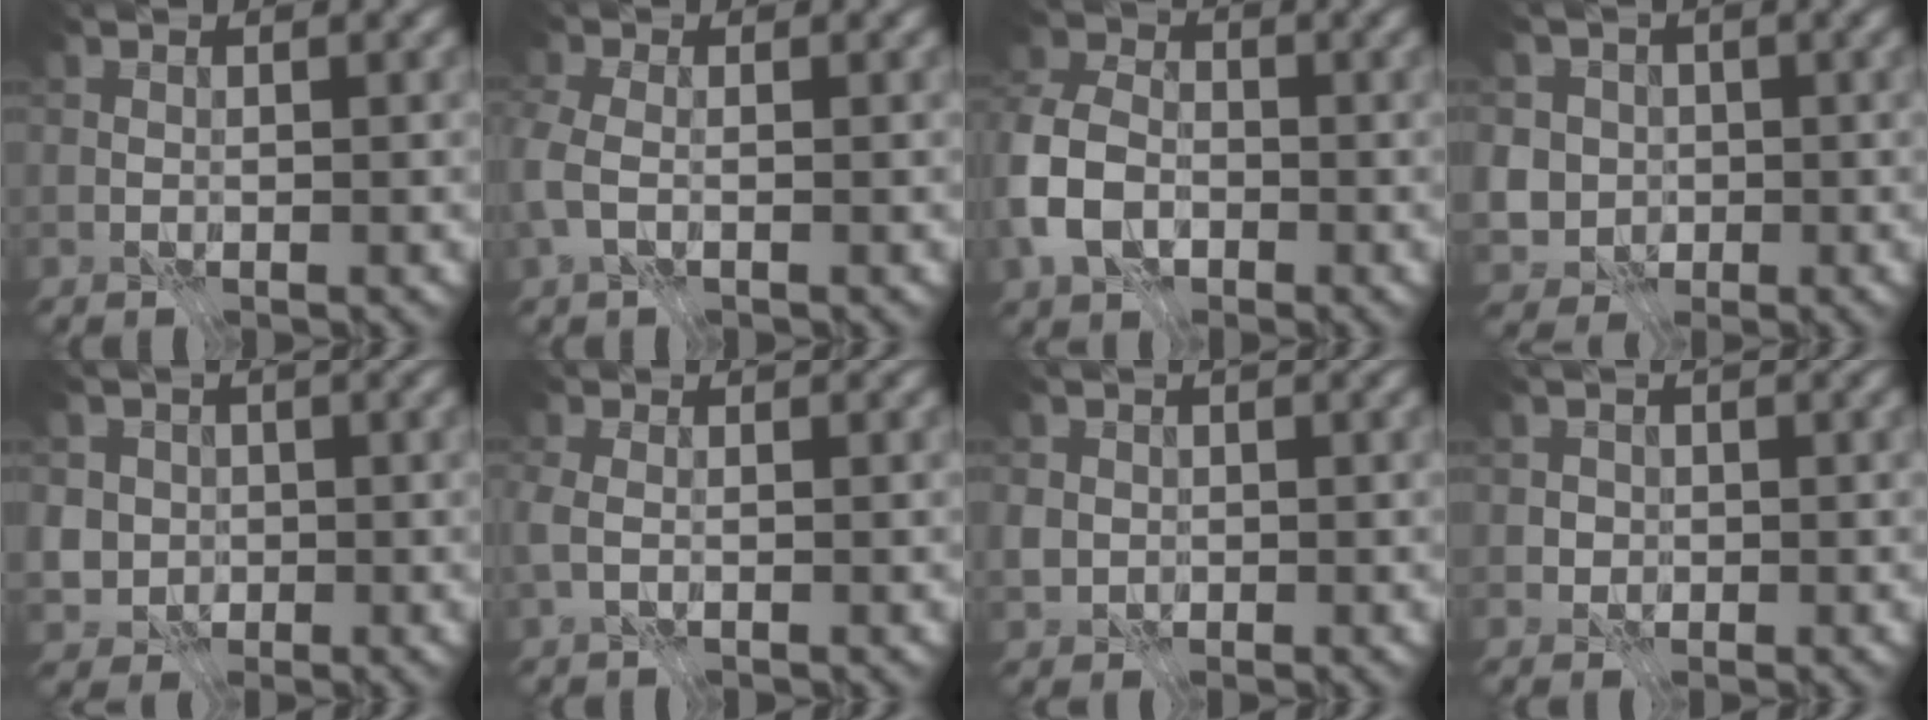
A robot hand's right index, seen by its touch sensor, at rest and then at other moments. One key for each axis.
{"total": 3.8, "fx": -1.1, "fy": 2.6, "fz": 2.5, "tx": -0.076, "ty": -0.006, "tz": -0.023}
{"total": 7.3, "fx": -2.7, "fy": 5.2, "fz": 4.4, "tx": -0.105, "ty": 0.001, "tz": -0.071}
{"total": 6.1, "fx": -0.2, "fy": 5.7, "fz": 2.1, "tx": -0.037, "ty": 0.022, "tz": -0.031}
{"total": 4.0, "fx": 0.1, "fy": 3.9, "fz": 1.1, "tx": -0.015, "ty": 0.011, "tz": -0.006}
{"total": 2.4, "fx": -0.6, "fy": 1.6, "fz": 1.7, "tx": -0.045, "ty": -0.002, "tz": -0.011}
{"total": 1.8, "fx": 0.0, "fy": 1.8, "fz": 0.4, "tx": -0.016, "ty": -0.003, "tz": -0.001}
{"total": 1.2, "fx": -0.2, "fy": 1.2, "fz": 0.1, "tx": 0.002, "ty": -0.003, "tz": 0.005}